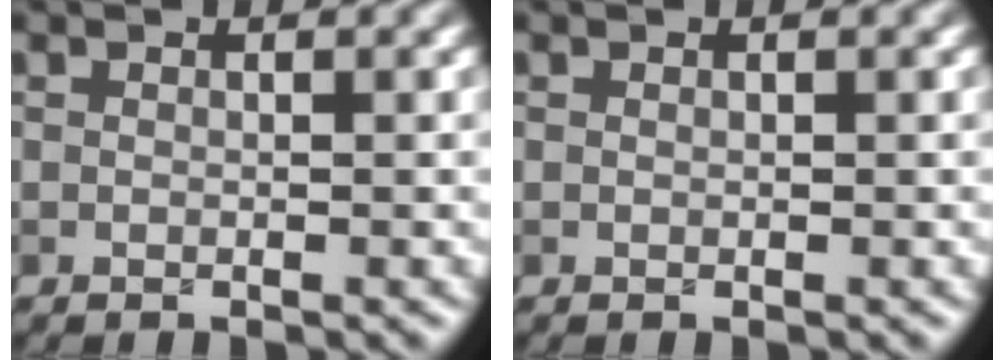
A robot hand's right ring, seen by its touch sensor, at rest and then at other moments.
{"total": 0.0}